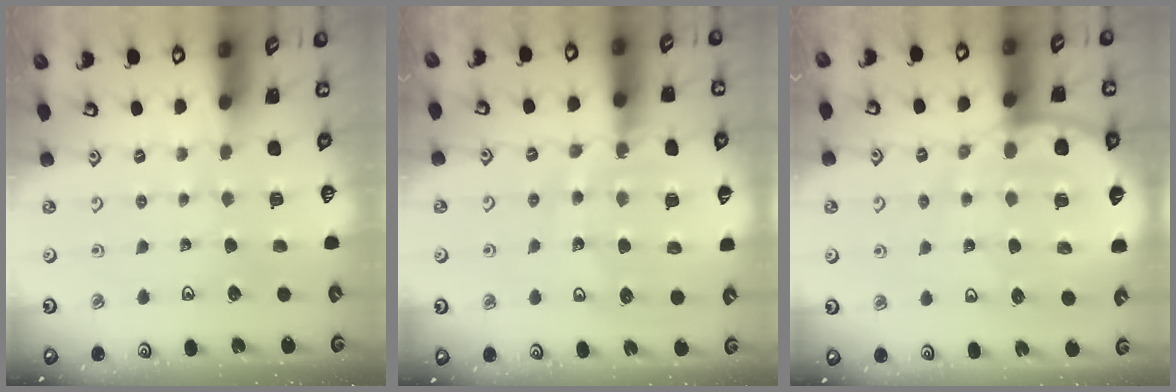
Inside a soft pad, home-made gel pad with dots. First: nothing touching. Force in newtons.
{"total": 12.4, "press": 12.2, "slide": 2.1}
{"total": 11.7, "press": 11.6, "slide": 1.5}